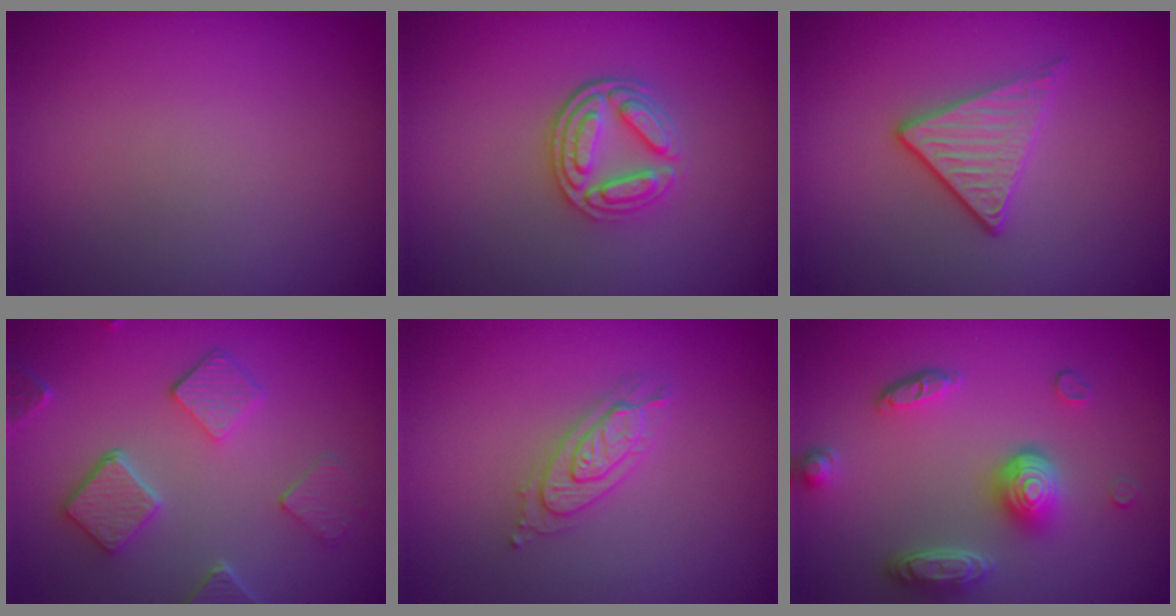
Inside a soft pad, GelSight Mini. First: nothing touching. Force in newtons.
{"total": 3.6, "press": 3.2, "slide": 1.8}
{"total": 2.8, "press": 2.6, "slide": 1.1}
{"total": 4.7, "press": 3.8, "slide": 2.8}
{"total": 2.6, "press": 2.6, "slide": 0.5}
{"total": 5.1, "press": 3.7, "slide": 3.4}